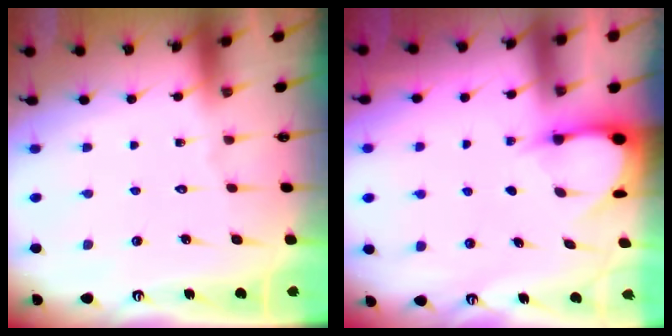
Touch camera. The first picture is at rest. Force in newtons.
{"total": 3.5, "press": 3.5, "slide": 0.4}